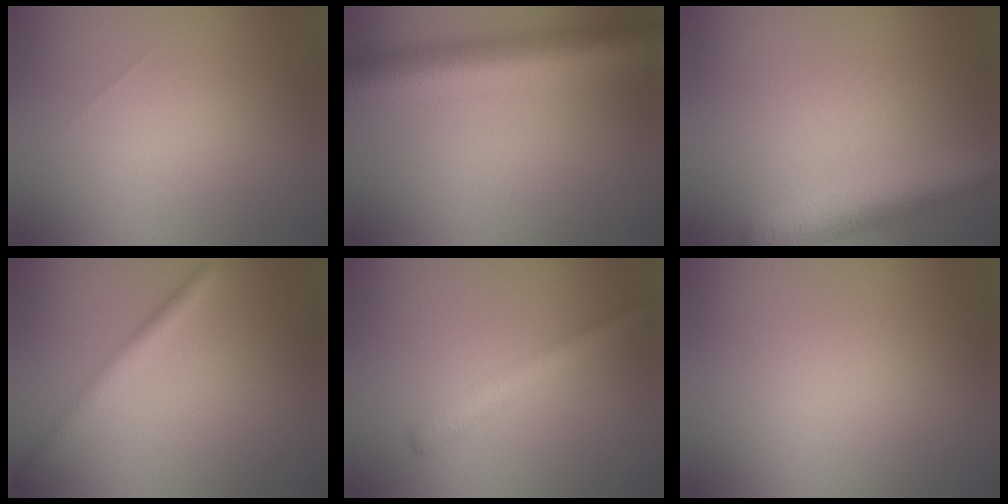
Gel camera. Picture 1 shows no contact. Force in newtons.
{"total": 9.3, "press": 9.3, "slide": 0.2}
{"total": 5.4, "press": 5.3, "slide": 0.4}
{"total": 2.3, "press": 2.3, "slide": 0.0}
{"total": 2.3, "press": 2.3, "slide": 0.0}
{"total": 0.0}